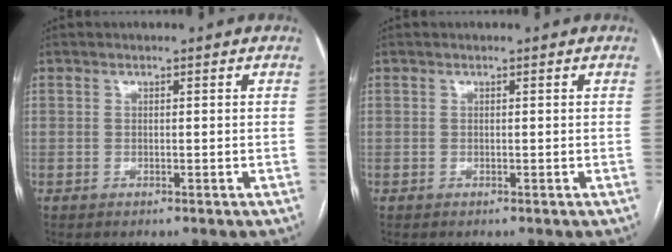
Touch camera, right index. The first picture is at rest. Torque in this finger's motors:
{"motor_torque": [0.19, 0.13, -0.02, 0.00]}